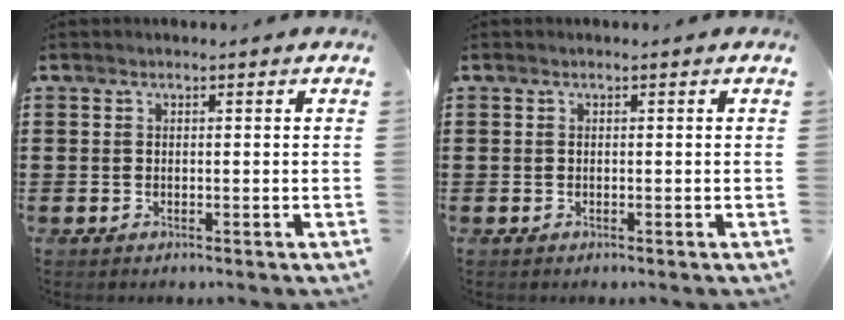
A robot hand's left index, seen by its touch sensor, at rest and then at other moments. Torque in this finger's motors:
{"motor_torque": [-0.01, 0.00, 0.02, 0.01]}